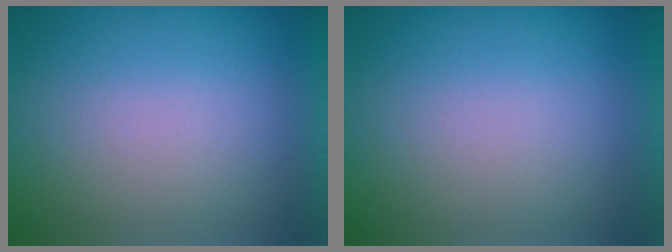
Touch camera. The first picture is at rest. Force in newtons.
{"total": 0.0}